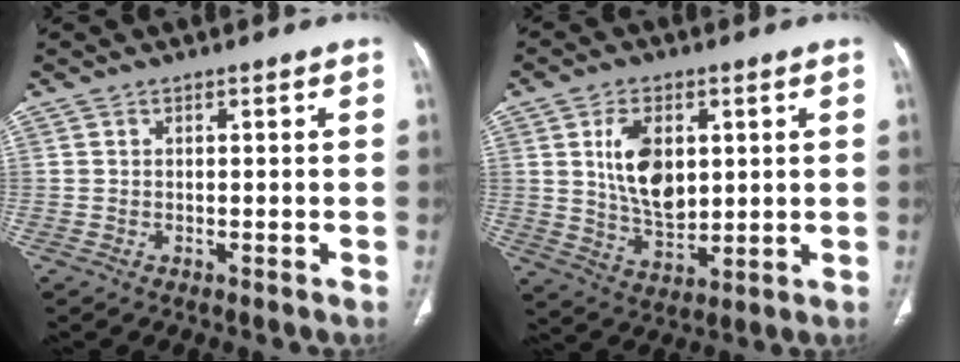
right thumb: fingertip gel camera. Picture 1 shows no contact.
{"total": 11.1, "force": [2.6, 6.7, 8.4], "torque": [-0.132, -0.018, 0.059]}